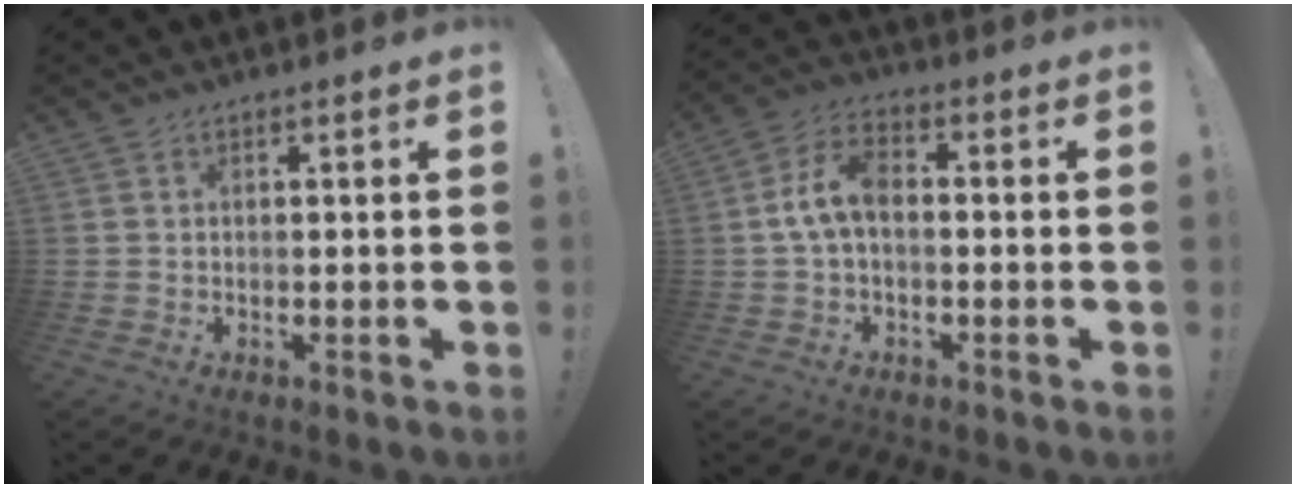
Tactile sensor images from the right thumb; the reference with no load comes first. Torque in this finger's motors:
{"motor_torque": [0.80, 0.73, 0.05, 0.00, 0.01]}